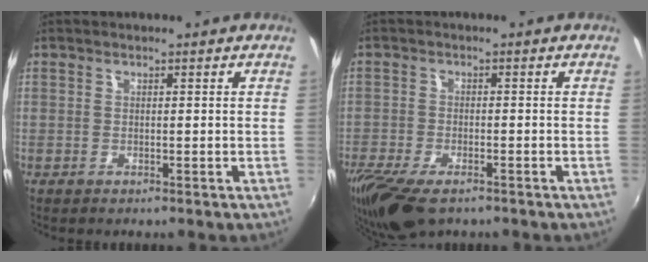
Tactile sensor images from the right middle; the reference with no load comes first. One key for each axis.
{"total": 11.4, "fx": -8.1, "fy": 4.3, "fz": 6.8, "tx": -0.162, "ty": -0.043, "tz": -0.147}